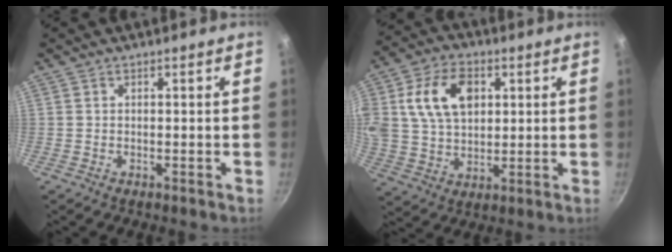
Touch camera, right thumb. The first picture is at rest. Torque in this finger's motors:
{"motor_torque": [1.31, 3.70, 1.61, 0.00, 0.29]}